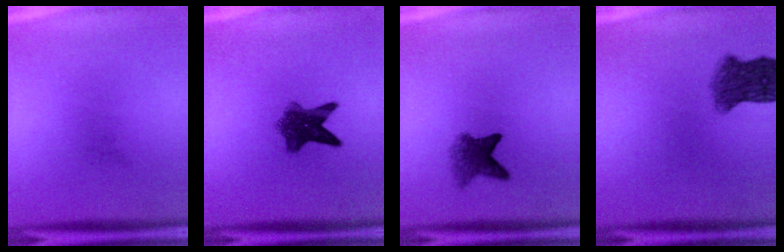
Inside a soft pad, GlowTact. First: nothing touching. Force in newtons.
{"total": 7.2}
{"total": 4.4}
{"total": 5.8}